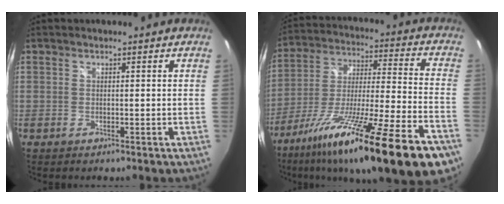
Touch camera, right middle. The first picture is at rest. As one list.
[{"total": 29.7, "force": [-18.9, 2.4, 22.8], "torque": [-0.370, -0.075, -0.309]}]